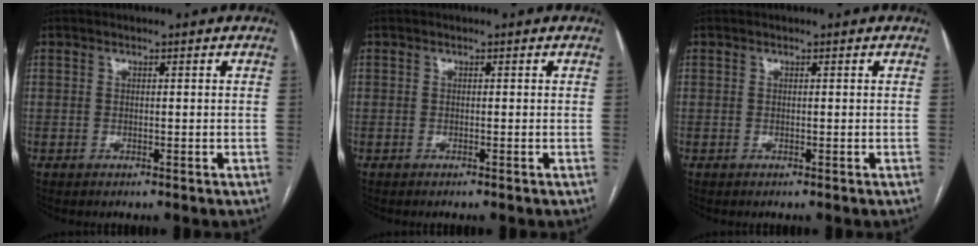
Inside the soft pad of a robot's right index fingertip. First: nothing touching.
{"total": 0.0}
{"total": 0.0}